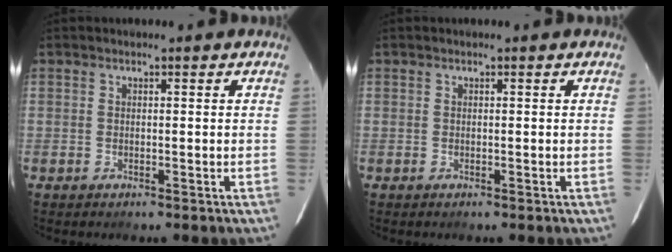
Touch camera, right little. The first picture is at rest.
{"total": 0.0}